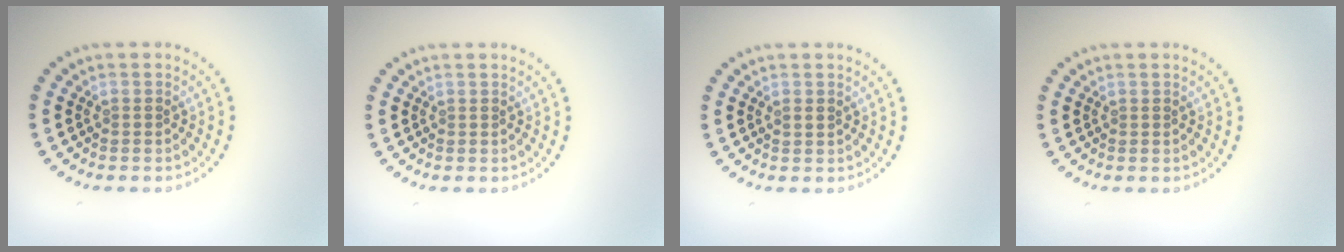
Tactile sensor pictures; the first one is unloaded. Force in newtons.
{"total": 0.0}
{"total": 0.9, "press": 0.9, "slide": 0.2}
{"total": 0.0}